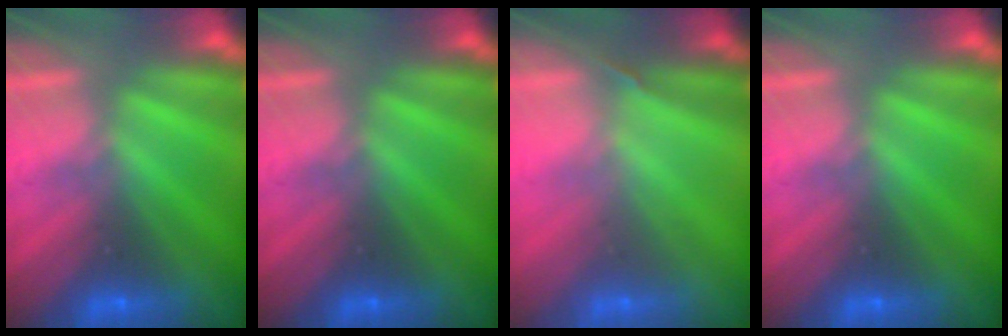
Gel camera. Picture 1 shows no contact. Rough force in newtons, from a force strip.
{"total": 0.0}
{"total": 1.8}
{"total": 0.0}